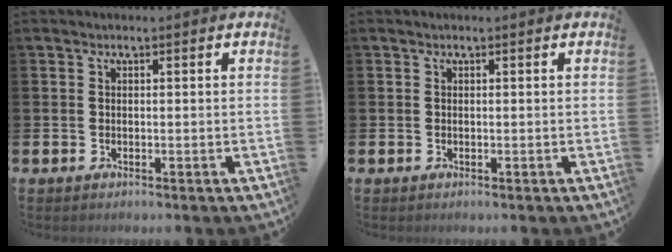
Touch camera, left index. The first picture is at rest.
{"total": 0.0}